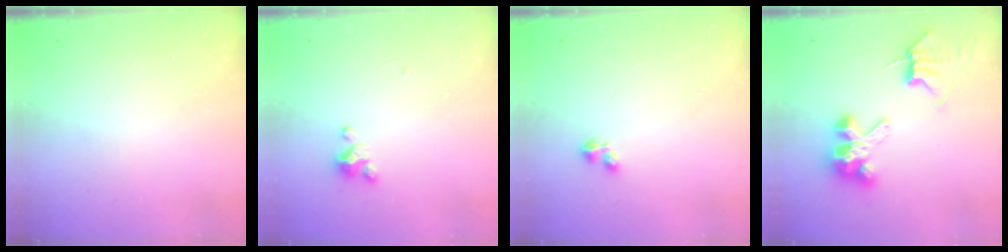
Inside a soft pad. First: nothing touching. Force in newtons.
{"total": 2.3, "press": 2.2, "slide": 0.4}
{"total": 2.4, "press": 2.3, "slide": 0.6}
{"total": 7.8, "press": 7.7, "slide": 0.6}